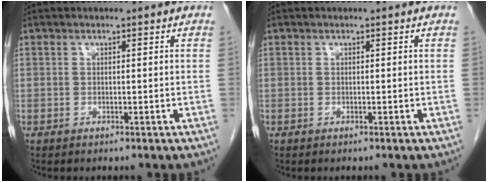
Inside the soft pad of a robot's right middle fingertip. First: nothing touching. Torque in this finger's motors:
{"motor_torque": [0.58, -0.44, 0.03, 0.00]}